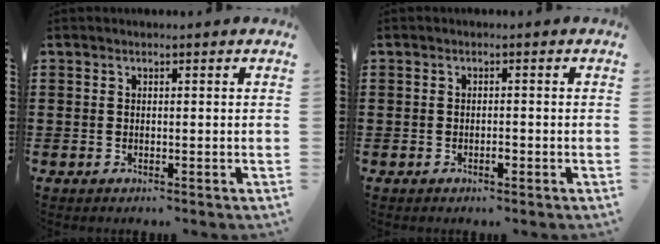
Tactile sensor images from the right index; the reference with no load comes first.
{"total": 1.1, "force": [-0.6, 0.4, 0.9], "torque": [-0.018, -0.004, -0.010]}